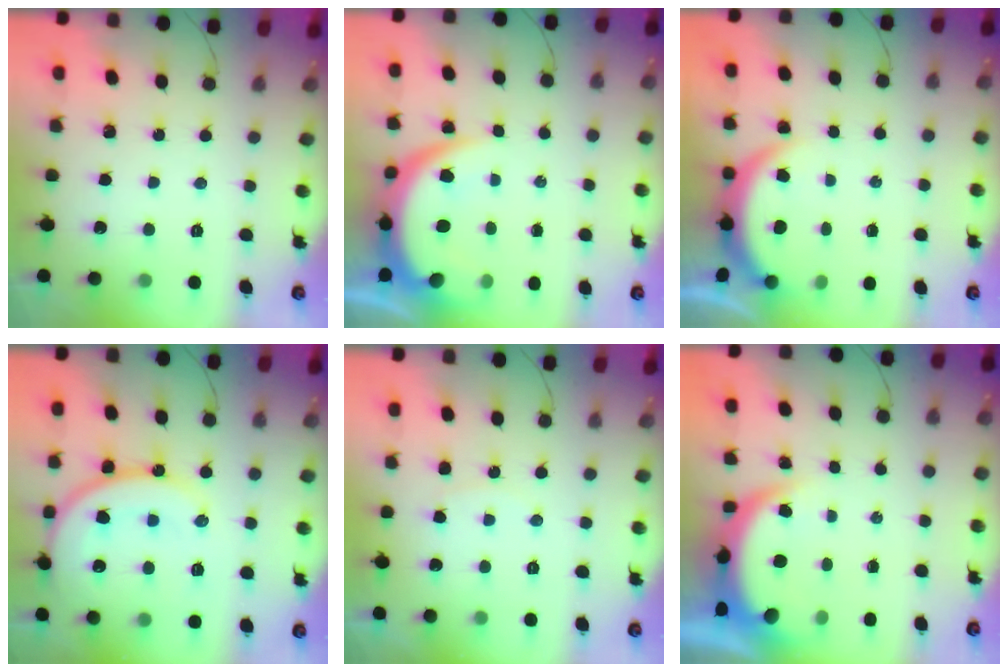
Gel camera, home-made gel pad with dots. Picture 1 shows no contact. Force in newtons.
{"total": 10.2, "press": 10.2, "slide": 1.0}
{"total": 3.8, "press": 3.8, "slide": 0.3}
{"total": 16.6, "press": 16.4, "slide": 2.0}
{"total": 3.3, "press": 3.3, "slide": 0.6}
{"total": 5.2, "press": 5.1, "slide": 0.8}